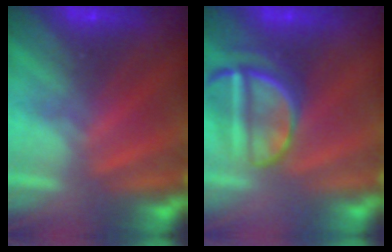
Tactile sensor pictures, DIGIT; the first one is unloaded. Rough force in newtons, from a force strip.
{"total": 3.7}